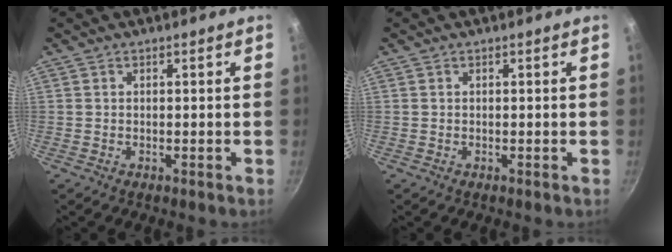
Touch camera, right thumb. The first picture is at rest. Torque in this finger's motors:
{"motor_torque": [-0.34, 0.34, 0.00, 0.00, 0.00]}